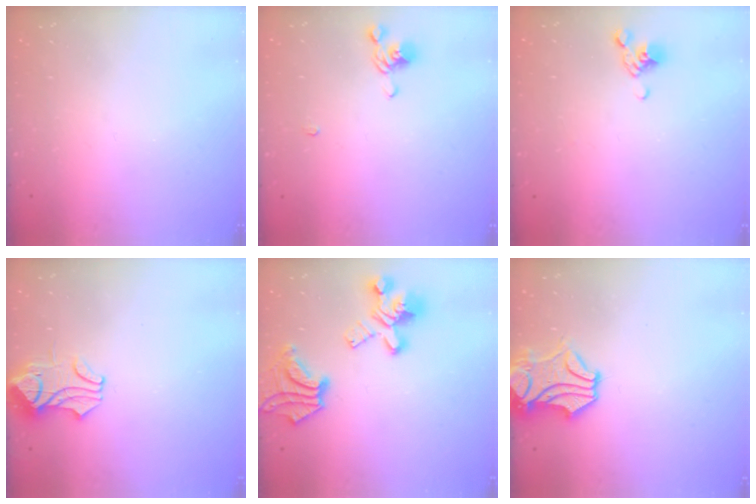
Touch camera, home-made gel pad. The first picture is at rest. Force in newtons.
{"total": 1.0, "press": 0.8, "slide": 0.5}
{"total": 4.6, "press": 4.5, "slide": 0.9}
{"total": 1.4, "press": 0.9, "slide": 1.1}
{"total": 13.3, "press": 12.9, "slide": 3.3}
{"total": 2.4, "press": 2.1, "slide": 1.2}